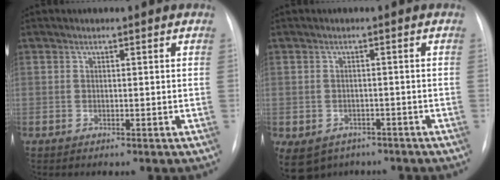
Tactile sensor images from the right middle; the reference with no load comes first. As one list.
[{"total": 9.3, "force": [-5.7, 6.8, 2.9], "torque": [-0.081, -0.004, -0.068]}]